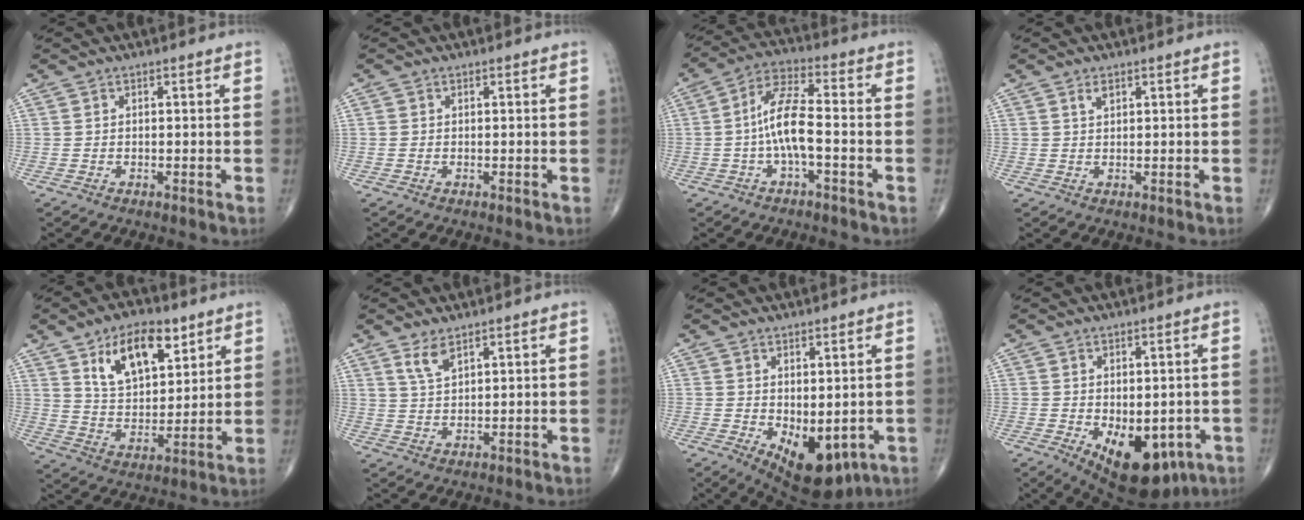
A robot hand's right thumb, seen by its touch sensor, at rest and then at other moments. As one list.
[{"total": 0.5, "force": [0.0, 0.5, 0.2], "torque": [-0.004, 0.001, -0.002]}, {"total": 9.1, "force": [-1.7, 2.7, 8.6], "torque": [-0.175, 0.031, -0.036]}, {"total": 1.5, "force": [0.9, 0.7, 0.9], "torque": [-0.013, -0.001, 0.018]}, {"total": 14.6, "force": [7.6, 7.7, 9.9], "torque": [-0.129, -0.037, 0.139]}, {"total": 3.5, "force": [2.4, 1.2, 2.3], "torque": [-0.044, -0.014, 0.054]}, {"total": 10.7, "force": [-2.4, 5.5, 8.8], "torque": [-0.103, -0.011, -0.014]}, {"total": 14.5, "force": [-4.9, 8.1, 11.0], "torque": [-0.142, -0.010, -0.050]}]